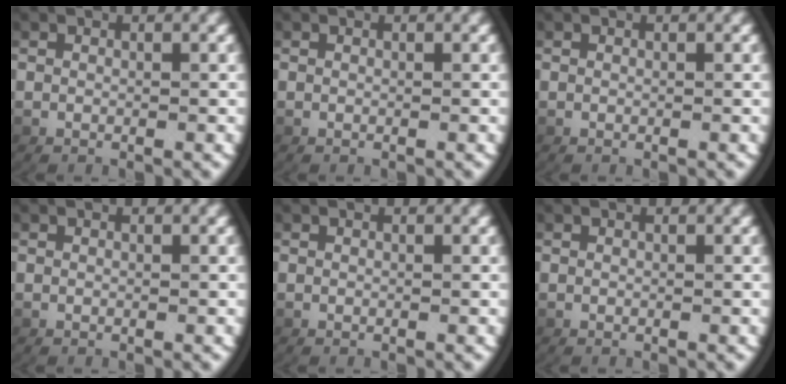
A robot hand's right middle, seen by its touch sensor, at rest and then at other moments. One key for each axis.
{"total": 0.0}
{"total": 0.0}
{"total": 0.0}
{"total": 0.0}
{"total": 0.0}